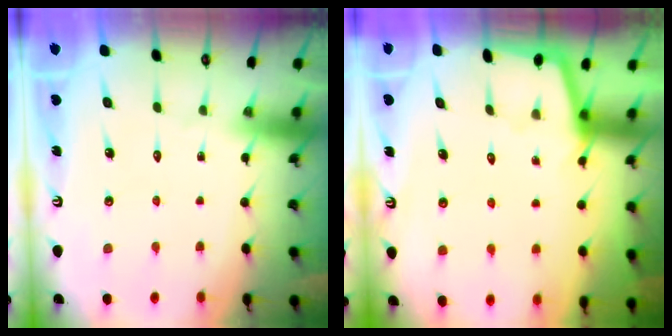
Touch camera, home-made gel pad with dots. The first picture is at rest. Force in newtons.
{"total": 1.8, "press": 1.8, "slide": 0.3}